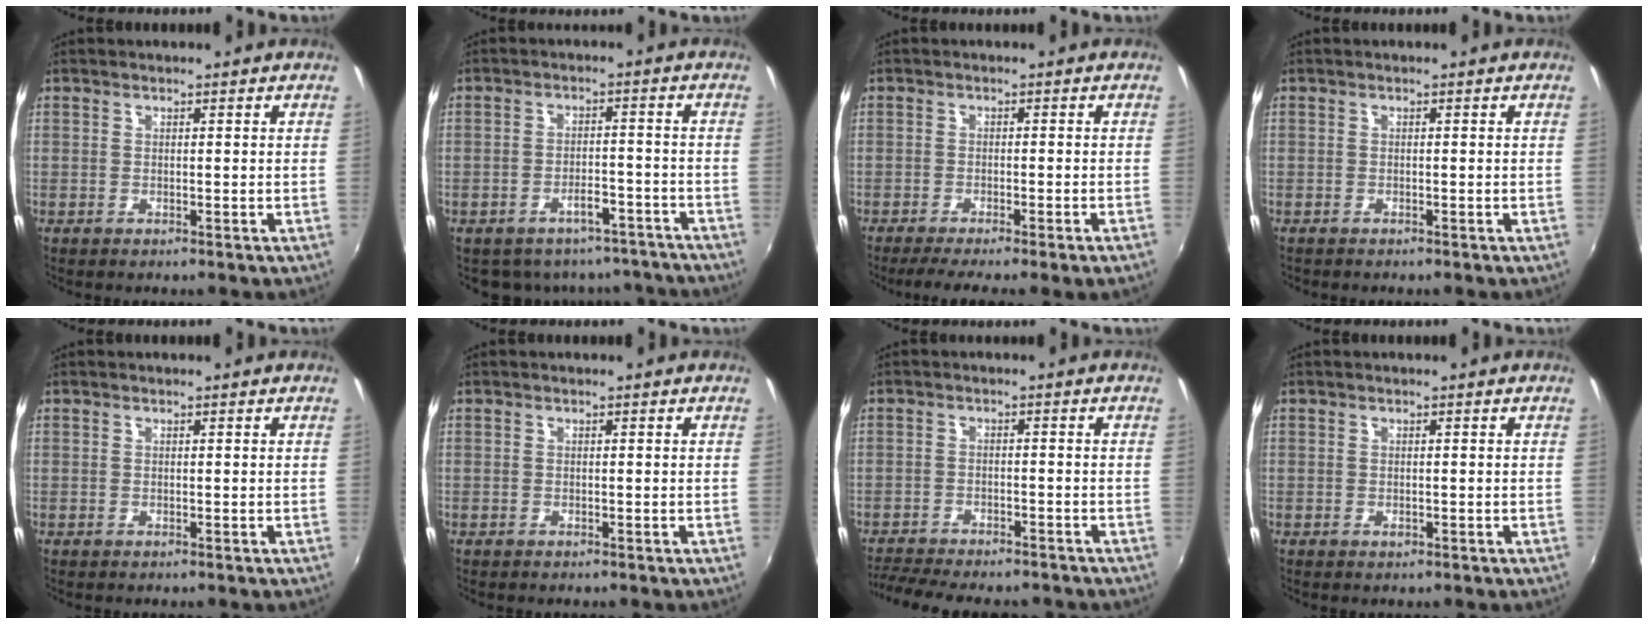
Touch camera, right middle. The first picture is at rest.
{"total": 11.5, "force": [-10.0, 4.9, 2.8], "torque": [-0.051, 0.023, -0.111]}
{"total": 6.2, "force": [-4.8, -1.3, 3.6], "torque": [-0.070, -0.013, -0.073]}
{"total": 0.7, "force": [-0.6, 0.1, 0.1], "torque": [-0.005, -0.001, -0.010]}
{"total": 0.0}
{"total": 0.0}
{"total": 12.8, "force": [-11.3, 2.6, 5.5], "torque": [-0.126, -0.022, -0.169]}
{"total": 0.5, "force": [-0.3, 0.3, 0.3], "torque": [-0.003, -0.001, -0.004]}